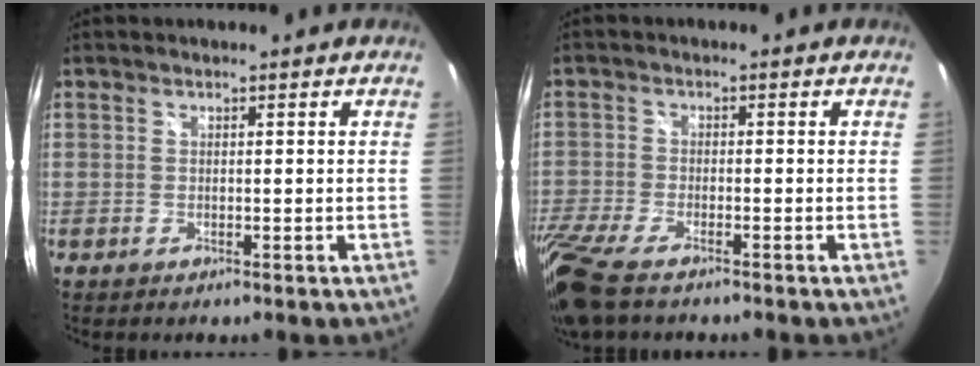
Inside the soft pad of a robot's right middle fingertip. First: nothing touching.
{"total": 11.7, "force": [-8.7, 3.4, 6.9], "torque": [-0.179, -0.043, -0.166]}